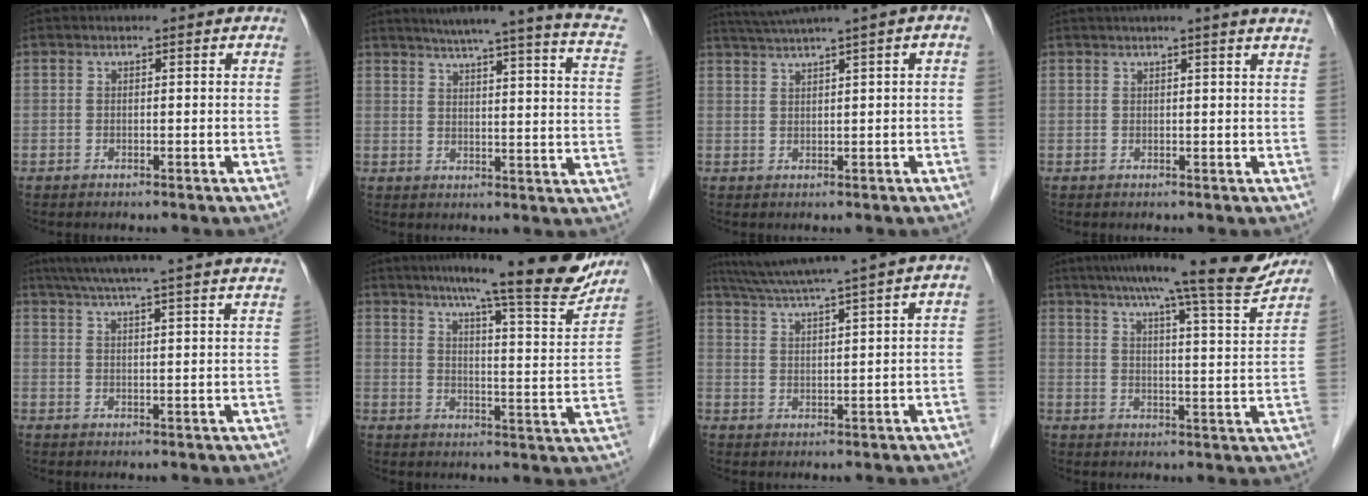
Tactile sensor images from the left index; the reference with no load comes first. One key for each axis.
{"total": 20.2, "fx": 16.9, "fy": -0.6, "fz": 11.1, "tx": -0.157, "ty": -0.036, "tz": 0.197}
{"total": 5.6, "fx": 3.2, "fy": -0.7, "fz": 4.5, "tx": -0.084, "ty": 0.025, "tz": 0.060}
{"total": 5.2, "fx": 4.1, "fy": -1.1, "fz": 2.9, "tx": -0.035, "ty": 0.012, "tz": 0.046}
{"total": 25.0, "fx": 22.2, "fy": -0.4, "fz": 11.5, "tx": -0.188, "ty": -0.003, "tz": 0.283}
{"total": 19.2, "fx": 16.5, "fy": 1.4, "fz": 9.9, "tx": -0.134, "ty": -0.036, "tz": 0.210}
{"total": 11.7, "fx": 9.9, "fy": -2.2, "fz": 5.9, "tx": -0.104, "ty": 0.007, "tz": 0.154}
{"total": 16.3, "fx": 14.2, "fy": 0.3, "fz": 8.1, "tx": -0.115, "ty": -0.016, "tz": 0.186}